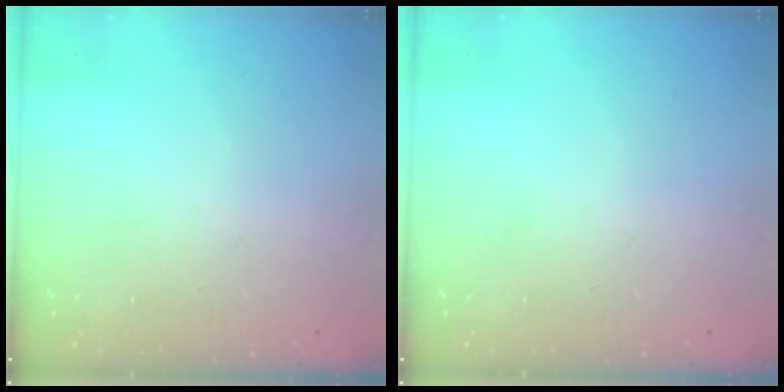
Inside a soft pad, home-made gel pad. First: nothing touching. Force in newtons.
{"total": 0.0}